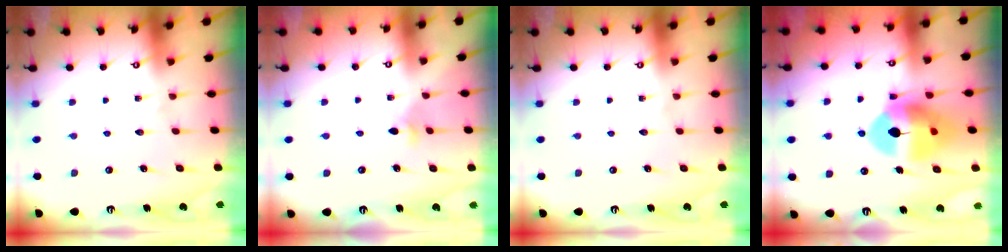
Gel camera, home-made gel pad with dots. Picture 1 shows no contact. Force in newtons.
{"total": 3.5, "press": 3.5, "slide": 0.7}
{"total": 0.0}
{"total": 14.6, "press": 14.5, "slide": 2.0}